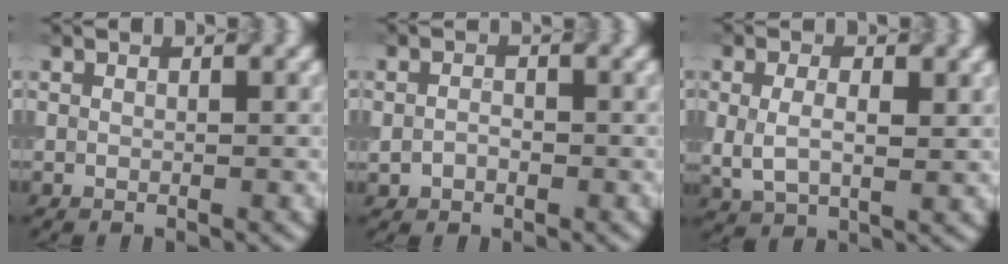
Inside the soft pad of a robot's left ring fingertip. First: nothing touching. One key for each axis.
{"total": 1.4, "fx": -0.3, "fy": 1.0, "fz": 0.9, "tx": -0.018, "ty": -0.003, "tz": -0.006}
{"total": 3.8, "fx": 0.6, "fy": 2.2, "fz": 3.0, "tx": -0.065, "ty": -0.004, "tz": 0.013}